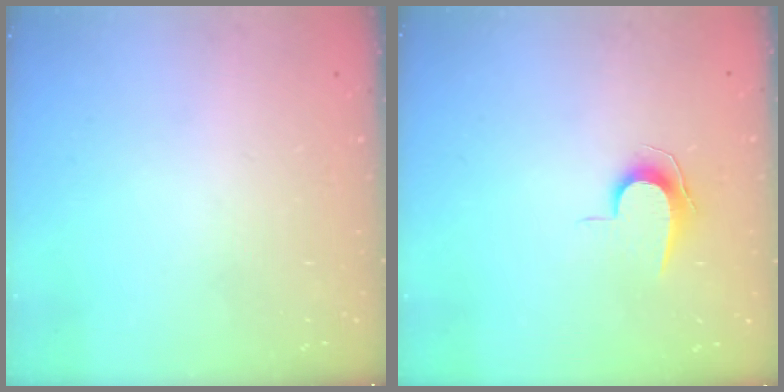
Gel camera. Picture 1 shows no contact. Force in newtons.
{"total": 7.1, "press": 7.0, "slide": 0.7}